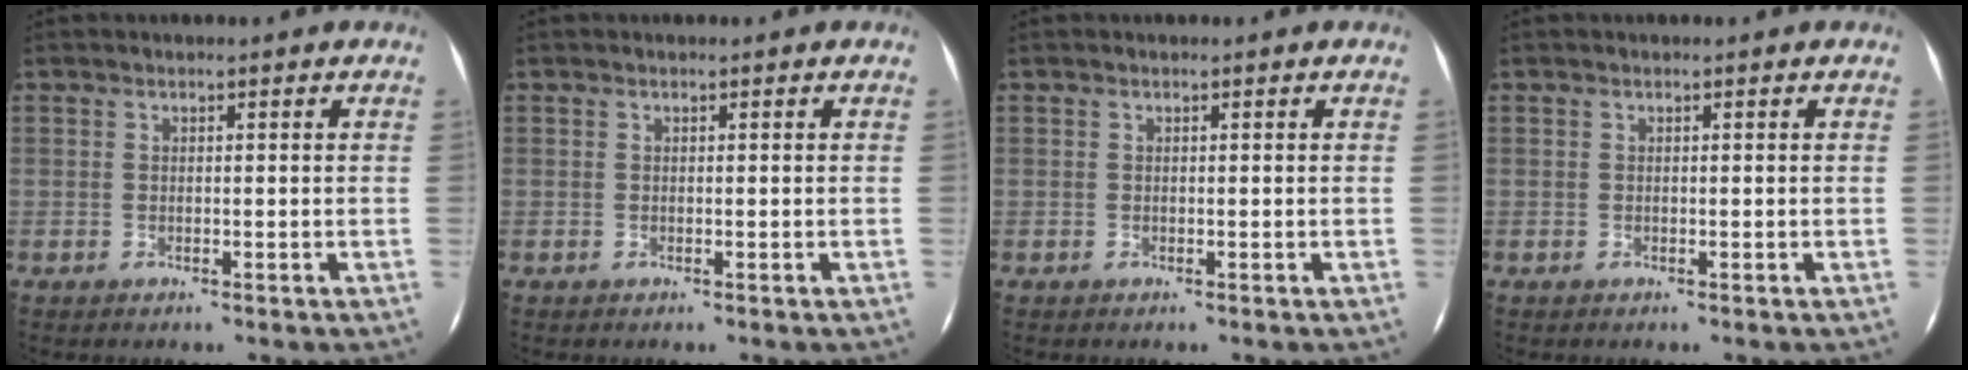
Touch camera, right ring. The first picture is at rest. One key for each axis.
{"total": 0.0}
{"total": 0.0}
{"total": 0.0}